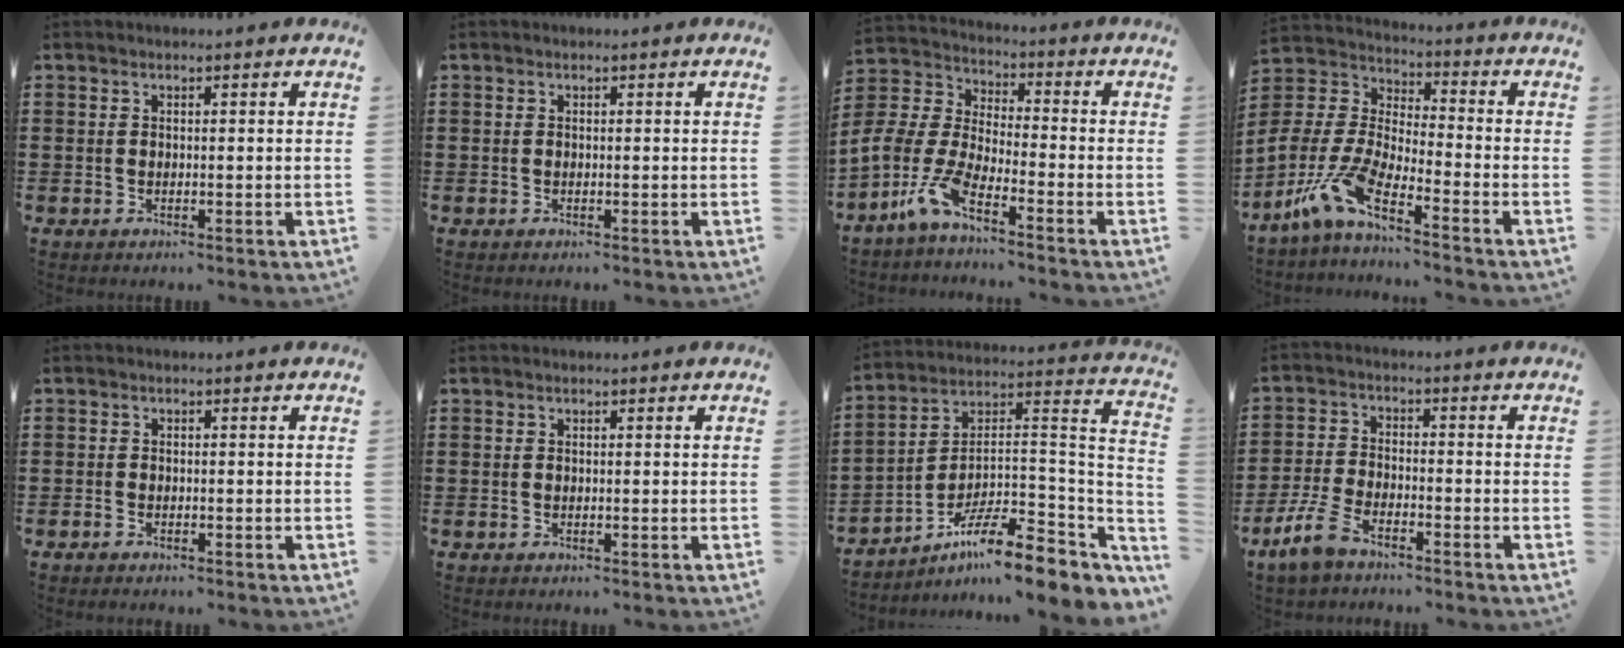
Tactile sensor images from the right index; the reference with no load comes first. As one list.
[{"total": 0.0}, {"total": 7.8, "force": [-6.1, 1.9, 4.5], "torque": [-0.140, -0.025, -0.133]}, {"total": 9.4, "force": [-7.4, 1.8, 5.6], "torque": [-0.158, -0.018, -0.160]}, {"total": 0.6, "force": [-0.5, 0.3, 0.2], "torque": [-0.005, -0.002, -0.010]}, {"total": 0.0}, {"total": 11.3, "force": [-8.2, 2.2, 7.5], "torque": [-0.117, 0.010, -0.155]}, {"total": 5.6, "force": [-4.1, 1.8, 3.4], "torque": [-0.089, -0.002, -0.084]}]